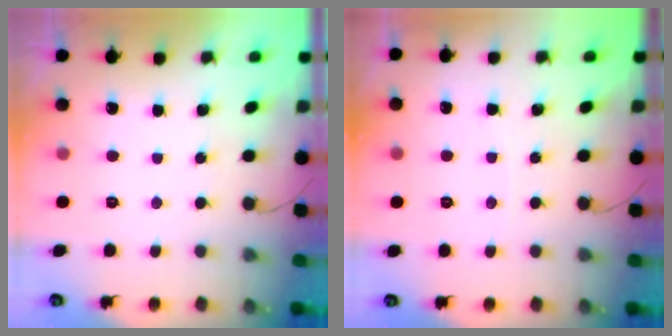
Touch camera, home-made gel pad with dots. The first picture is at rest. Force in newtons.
{"total": 1.8, "press": 1.7, "slide": 0.2}